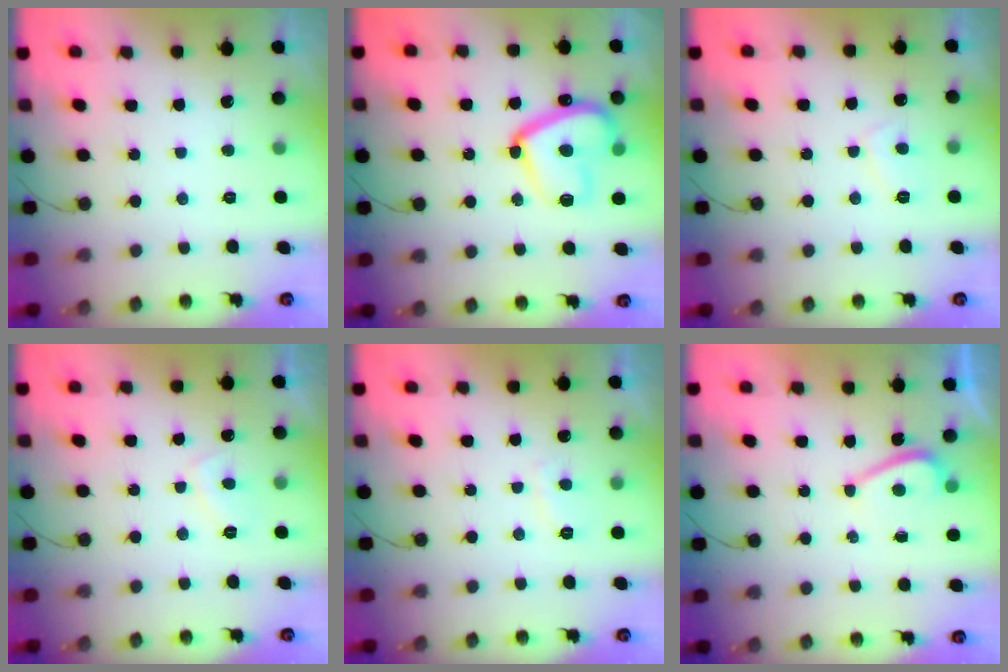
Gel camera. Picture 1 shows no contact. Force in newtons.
{"total": 16.0, "press": 15.9, "slide": 1.2}
{"total": 3.3, "press": 3.2, "slide": 0.7}
{"total": 2.6, "press": 2.6, "slide": 0.5}
{"total": 2.5, "press": 2.4, "slide": 0.8}
{"total": 3.5, "press": 3.5, "slide": 0.4}